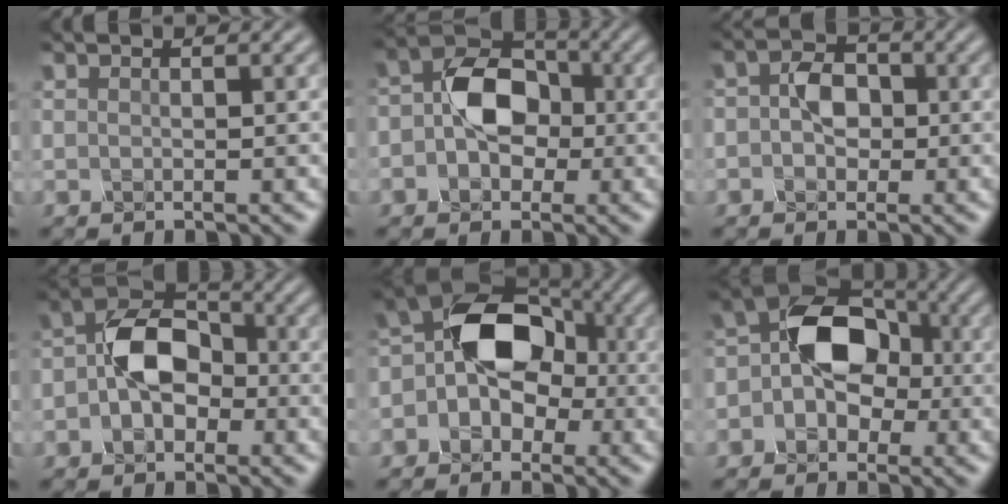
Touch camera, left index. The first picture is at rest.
{"total": 5.7, "force": [-0.5, 4.1, 4.0], "torque": [-0.063, 0.010, -0.016]}
{"total": 2.8, "force": [-0.3, 2.0, 1.9], "torque": [-0.033, 0.005, -0.012]}
{"total": 5.7, "force": [-0.9, 4.0, 4.0], "torque": [-0.067, 0.009, -0.023]}
{"total": 8.6, "force": [-0.7, 6.2, 5.8], "torque": [-0.045, 0.020, -0.037]}
{"total": 7.1, "force": [-0.5, 5.1, 5.0], "torque": [-0.054, 0.014, -0.027]}